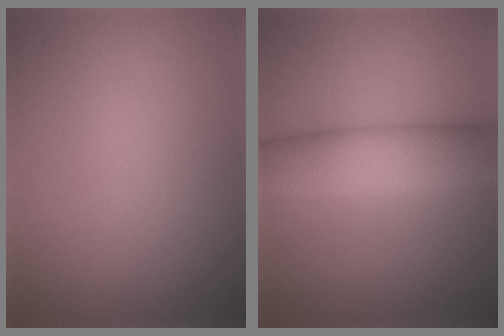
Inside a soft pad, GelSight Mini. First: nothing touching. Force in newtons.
{"total": 6.7, "press": 6.7, "slide": 0.1}